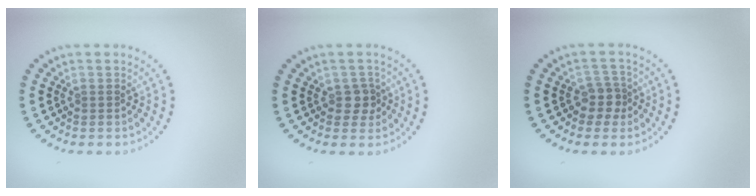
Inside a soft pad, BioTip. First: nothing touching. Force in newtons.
{"total": 1.6, "press": 1.4, "slide": 0.7}
{"total": 2.2, "press": 1.7, "slide": 1.3}